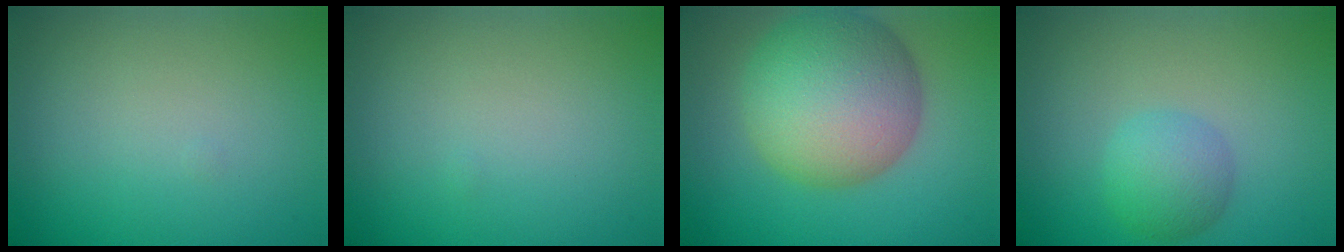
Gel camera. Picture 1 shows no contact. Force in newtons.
{"total": 0.0}
{"total": 10.7, "press": 10.7, "slide": 0.3}
{"total": 2.6, "press": 2.6, "slide": 0.2}